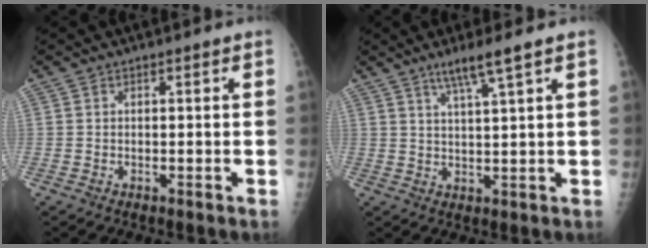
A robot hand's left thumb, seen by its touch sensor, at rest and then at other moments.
{"total": 5.4, "force": [3.5, -0.5, 4.0], "torque": [-0.079, -0.018, 0.068]}